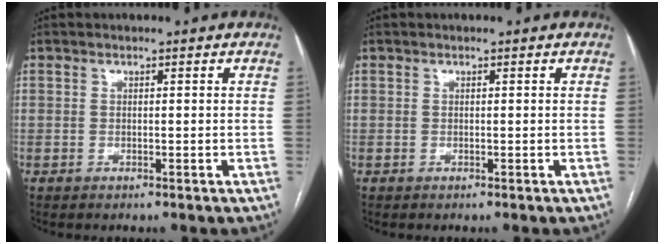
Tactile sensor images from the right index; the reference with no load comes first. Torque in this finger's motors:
{"motor_torque": [0.00, 0.00, 0.01, 0.00]}